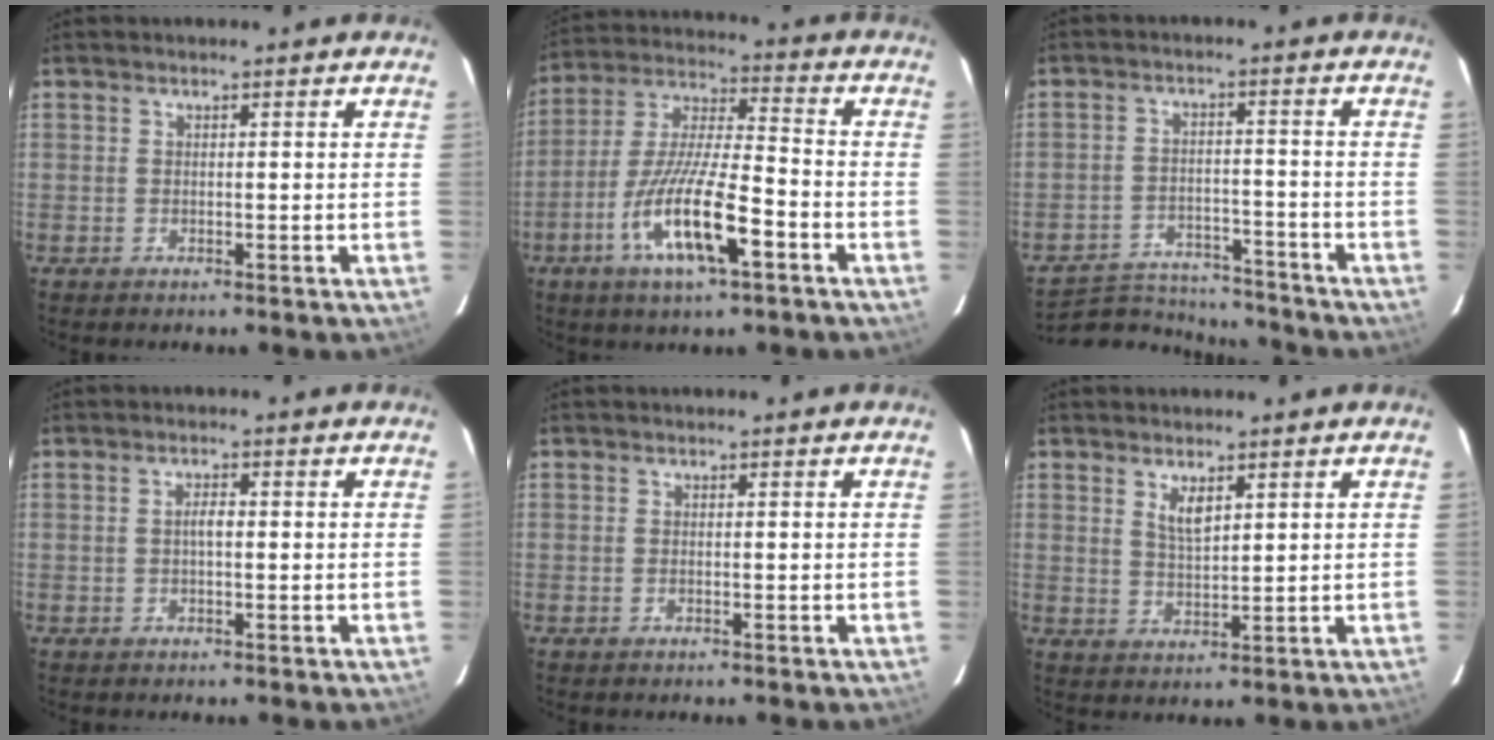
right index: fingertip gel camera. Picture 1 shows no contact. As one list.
[{"total": 15.3, "force": [-6.9, 3.1, 13.2], "torque": [-0.270, -0.015, -0.133]}, {"total": 13.3, "force": [-12.6, 3.4, 2.6], "torque": [-0.075, 0.015, -0.183]}, {"total": 1.8, "force": [-0.1, 0.6, 1.6], "torque": [-0.031, 0.006, -0.004]}, {"total": 0.0}, {"total": 3.7, "force": [2.0, 1.4, 2.8], "torque": [-0.051, -0.003, 0.039]}]